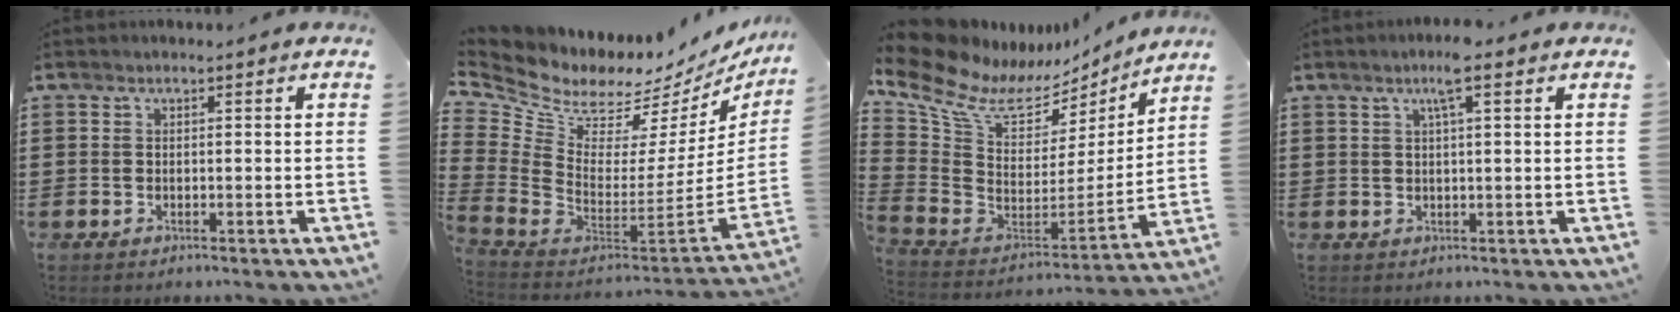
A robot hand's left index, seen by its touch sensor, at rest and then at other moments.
{"total": 5.8, "force": [4.9, 2.6, 1.7], "torque": [-0.081, -0.069, 0.080]}
{"total": 10.9, "force": [7.2, 5.9, 5.8], "torque": [-0.164, -0.049, 0.124]}
{"total": 4.0, "force": [2.2, 0.3, 3.3], "torque": [-0.069, 0.005, 0.035]}